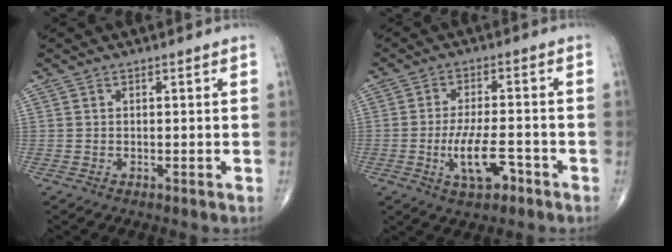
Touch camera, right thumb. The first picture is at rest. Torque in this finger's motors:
{"motor_torque": [2.31, 1.73, 1.09, -0.32, 0.42]}